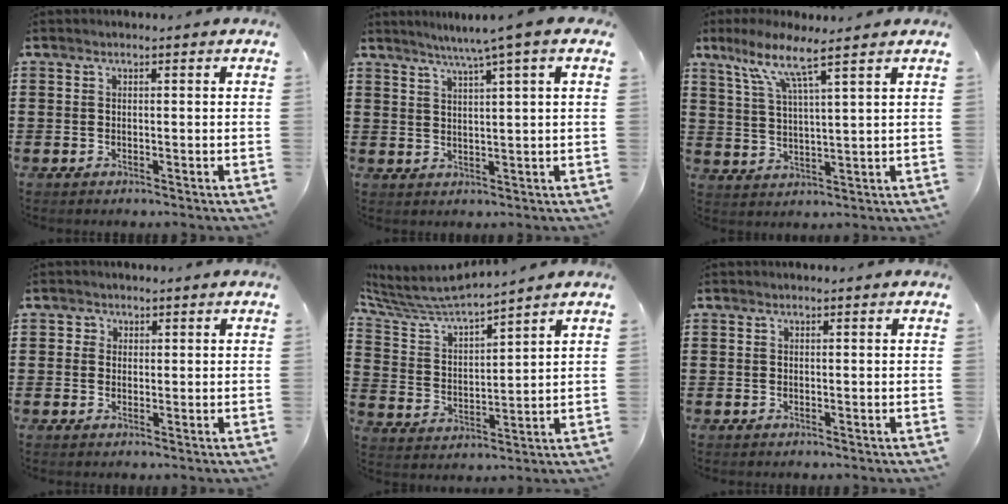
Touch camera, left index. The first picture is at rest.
{"total": 4.7, "force": [3.0, -0.8, 3.5], "torque": [-0.074, -0.010, 0.048]}
{"total": 7.4, "force": [5.3, 0.0, 5.1], "torque": [-0.118, -0.015, 0.091]}
{"total": 1.4, "force": [0.4, 1.3, 0.1], "torque": [-0.007, 0.006, 0.007]}
{"total": 6.3, "force": [6.0, 0.3, 2.0], "torque": [-0.070, -0.035, 0.099]}
{"total": 0.0}